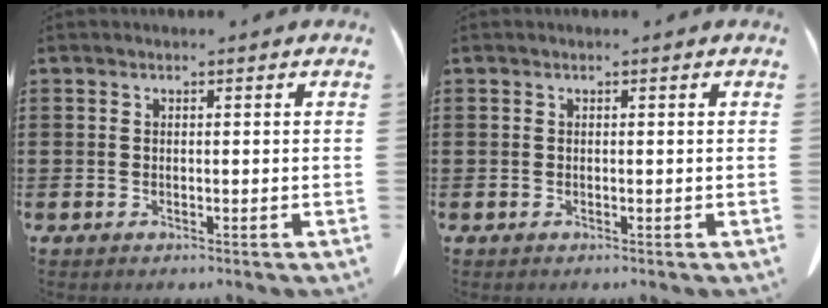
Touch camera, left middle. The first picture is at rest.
{"total": 0.0}